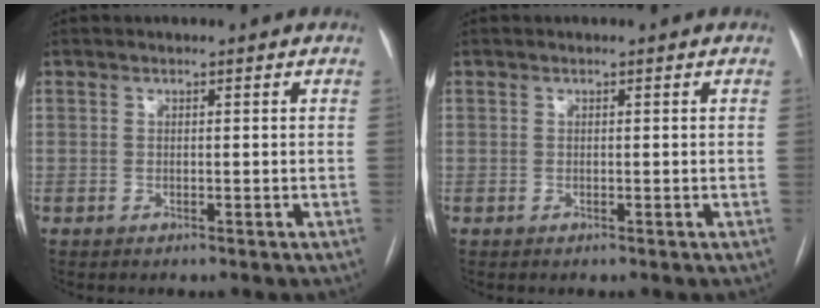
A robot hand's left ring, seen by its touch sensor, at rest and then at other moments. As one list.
[{"total": 0.0}]